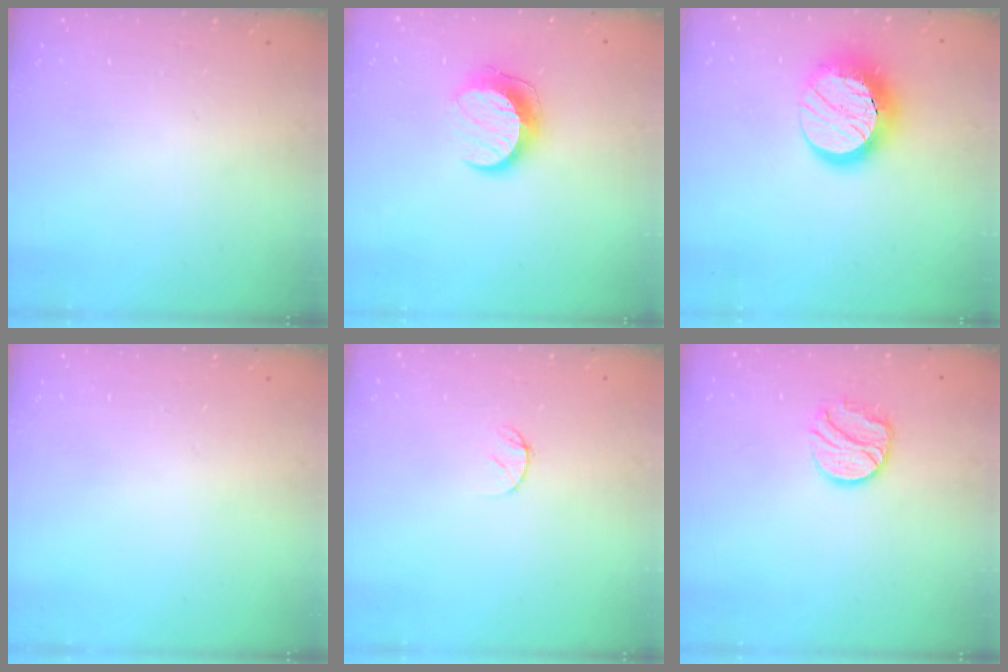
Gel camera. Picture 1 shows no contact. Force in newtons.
{"total": 10.0, "press": 10.0, "slide": 0.4}
{"total": 15.3, "press": 15.3, "slide": 1.1}
{"total": 0.0}
{"total": 4.0, "press": 4.0, "slide": 0.4}
{"total": 11.1, "press": 11.0, "slide": 0.9}